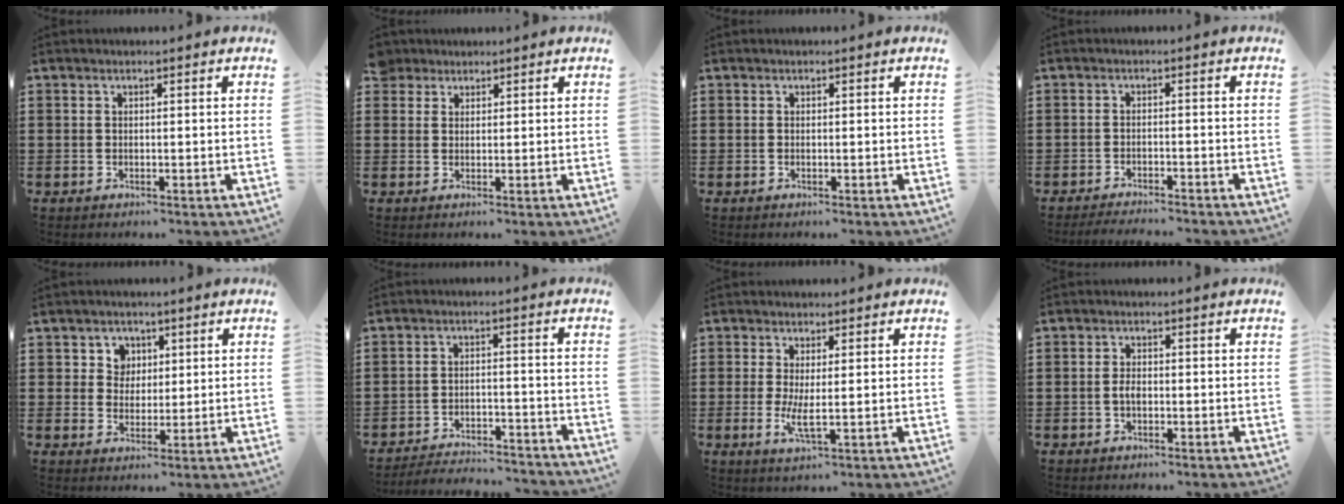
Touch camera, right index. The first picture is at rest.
{"total": 2.6, "force": [2.1, 1.5, 0.1], "torque": [-0.010, 0.008, 0.041]}
{"total": 0.0}
{"total": 2.3, "force": [-2.3, 0.0, 0.2], "torque": [-0.007, 0.001, -0.047]}
{"total": 3.8, "force": [1.5, 3.5, 0.5], "torque": [-0.030, 0.014, 0.026]}
{"total": 4.1, "force": [-4.1, 0.4, 0.5], "torque": [-0.021, 0.002, -0.089]}
{"total": 3.8, "force": [0.0, 0.6, 3.8], "torque": [-0.077, -0.010, 0.001]}
{"total": 1.6, "force": [-0.4, 0.9, 1.3], "torque": [-0.028, -0.002, -0.006]}